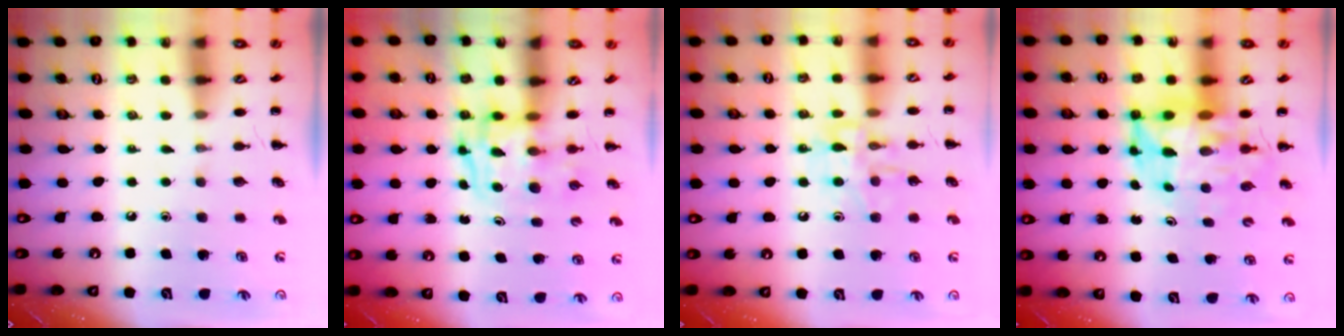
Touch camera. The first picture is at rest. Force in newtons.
{"total": 3.4, "press": 3.3, "slide": 0.6}
{"total": 10.6, "press": 10.6, "slide": 0.6}
{"total": 8.8, "press": 8.4, "slide": 2.3}